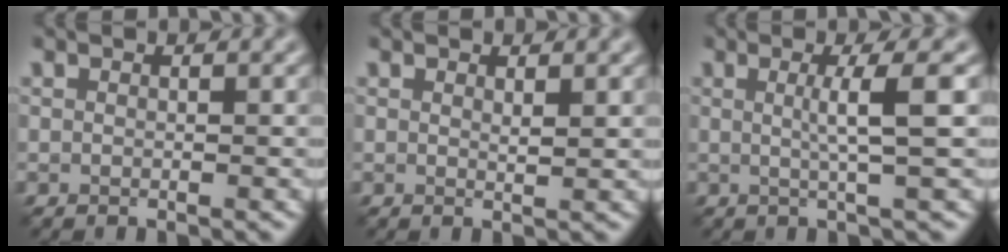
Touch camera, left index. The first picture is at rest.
{"total": 0.7, "force": [0.5, 0.0, 0.5], "torque": [-0.006, -0.002, 0.010]}
{"total": 3.7, "force": [0.5, 0.6, 3.6], "torque": [-0.058, 0.003, 0.002]}